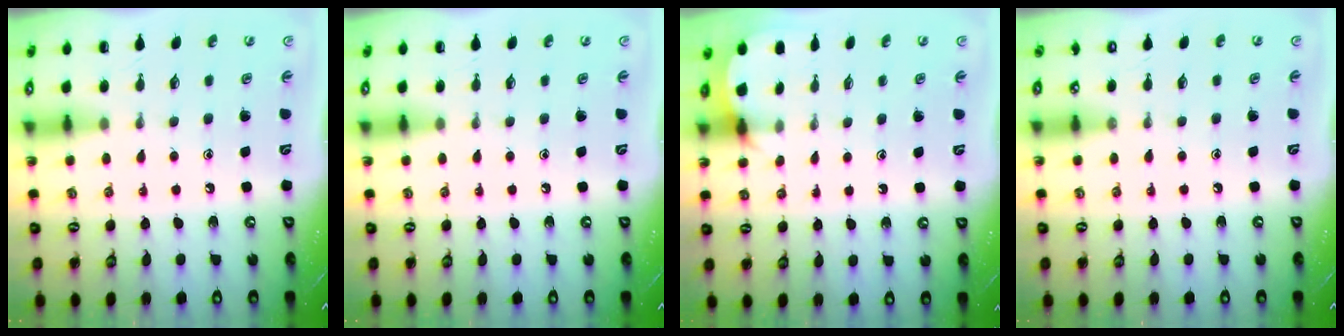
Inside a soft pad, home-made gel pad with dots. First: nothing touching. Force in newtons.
{"total": 0.0}
{"total": 4.4, "press": 4.4, "slide": 0.3}
{"total": 3.3, "press": 3.2, "slide": 0.5}